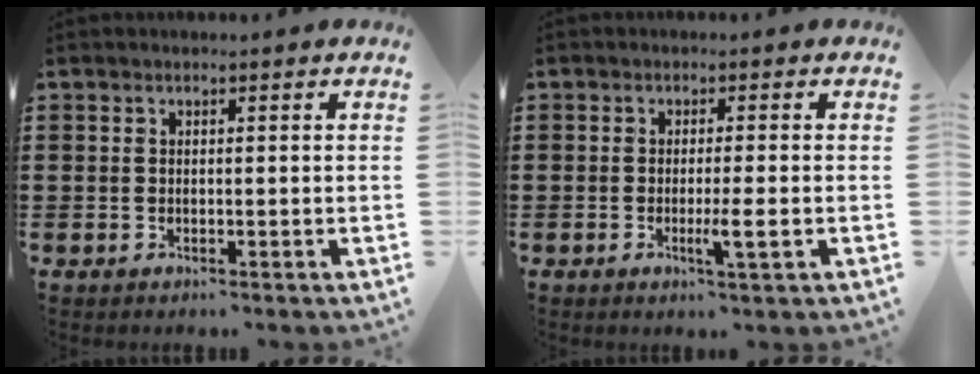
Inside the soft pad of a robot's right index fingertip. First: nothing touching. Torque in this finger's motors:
{"motor_torque": [0.95, 0.03, 0.11, 0.10]}